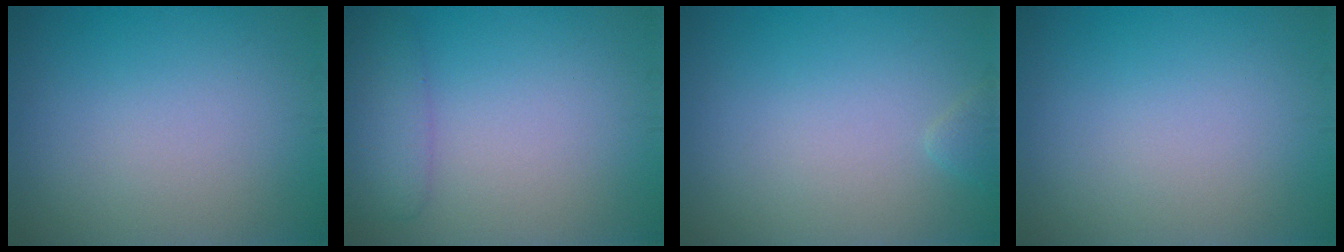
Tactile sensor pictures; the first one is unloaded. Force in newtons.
{"total": 2.3, "press": 2.3, "slide": 0.1}
{"total": 0.8, "press": 0.8, "slide": 0.1}
{"total": 0.0}